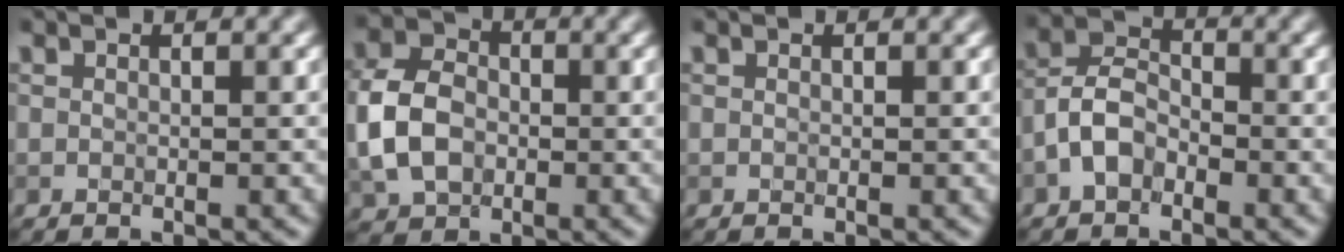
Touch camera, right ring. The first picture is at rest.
{"total": 6.6, "force": [-1.2, 5.0, 4.2], "torque": [-0.096, 0.004, -0.034]}
{"total": 0.0}
{"total": 3.5, "force": [-1.7, 2.2, 2.0], "torque": [-0.038, 0.013, -0.044]}